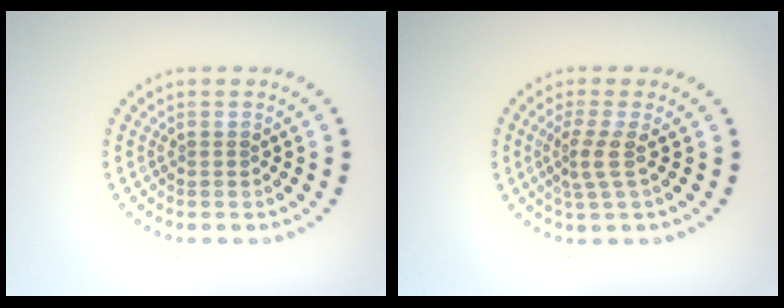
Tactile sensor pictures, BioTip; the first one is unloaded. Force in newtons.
{"total": 2.2, "press": 1.6, "slide": 1.5}